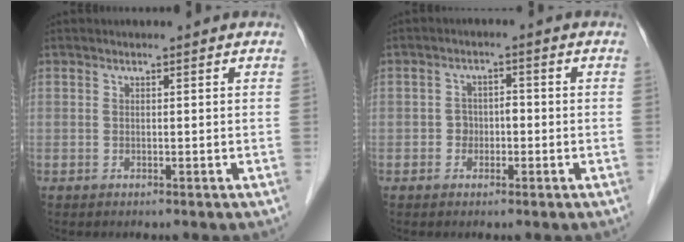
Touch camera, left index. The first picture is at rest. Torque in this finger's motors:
{"motor_torque": [-0.08, 0.15, 0.03, 0.00]}